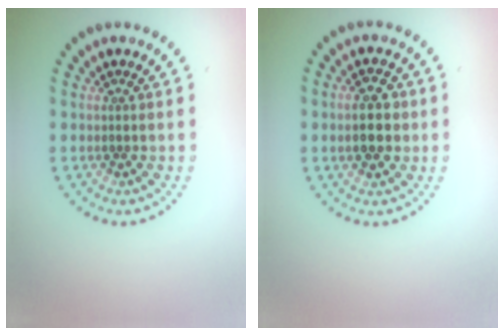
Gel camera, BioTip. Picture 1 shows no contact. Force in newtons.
{"total": 4.2, "press": 4.2, "slide": 0.3}